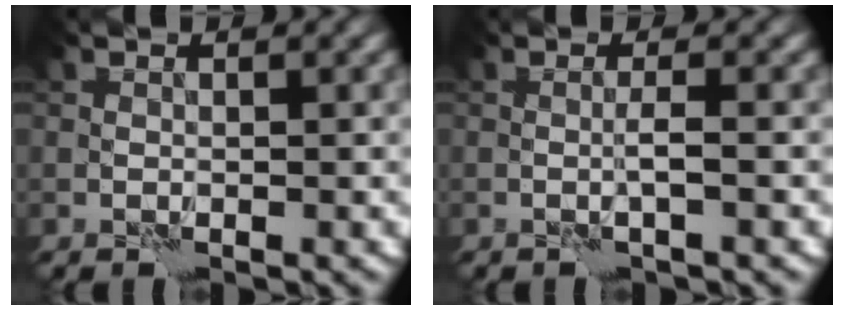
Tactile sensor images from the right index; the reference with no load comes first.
{"total": 1.0, "force": [0.0, -0.4, 1.0], "torque": [-0.018, 0.001, -0.001]}